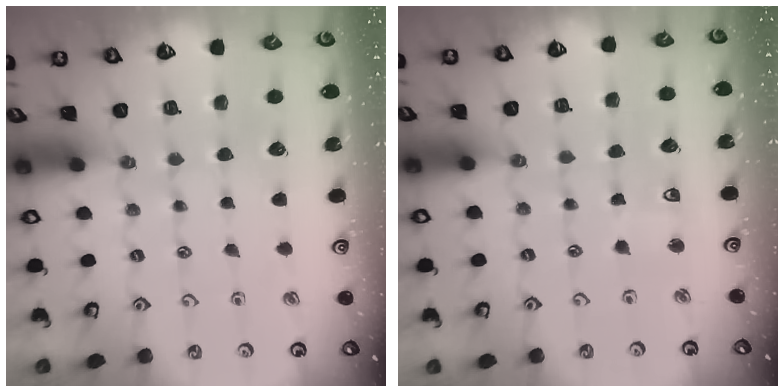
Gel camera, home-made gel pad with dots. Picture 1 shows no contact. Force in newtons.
{"total": 3.3, "press": 3.3, "slide": 0.6}